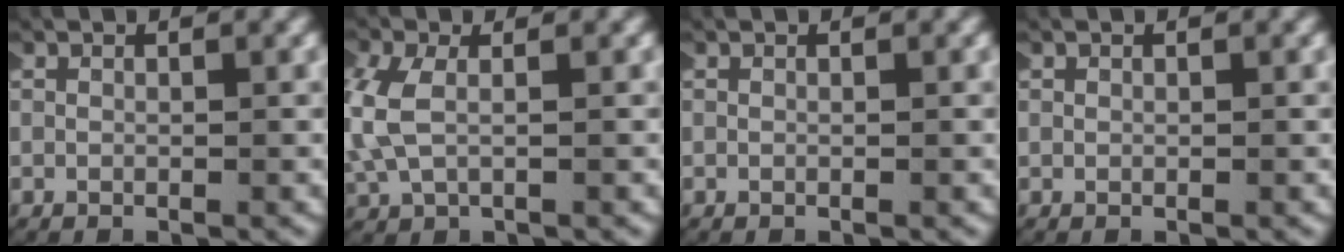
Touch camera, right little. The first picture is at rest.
{"total": 3.3, "force": [0.6, 2.2, 2.4], "torque": [-0.082, -0.005, 0.018]}
{"total": 0.0}
{"total": 0.0}